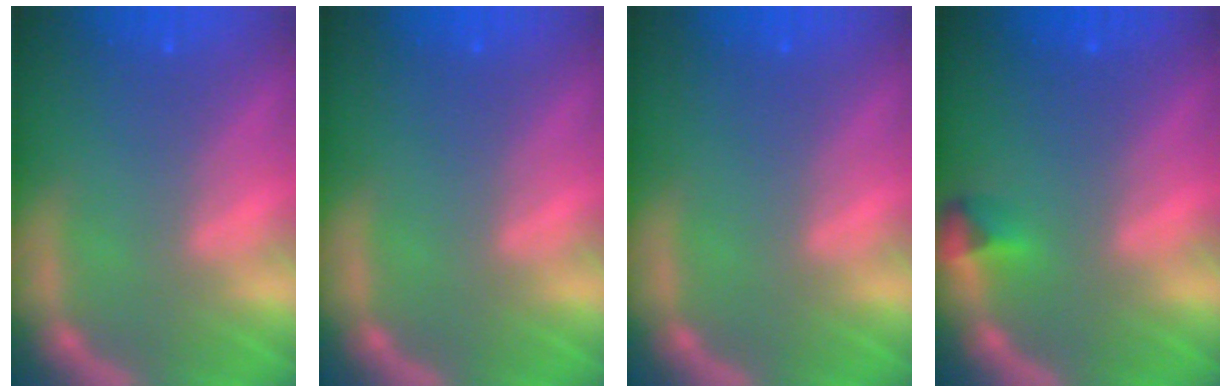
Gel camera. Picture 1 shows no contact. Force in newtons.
{"total": 0.0}
{"total": 0.0}
{"total": 1.4}